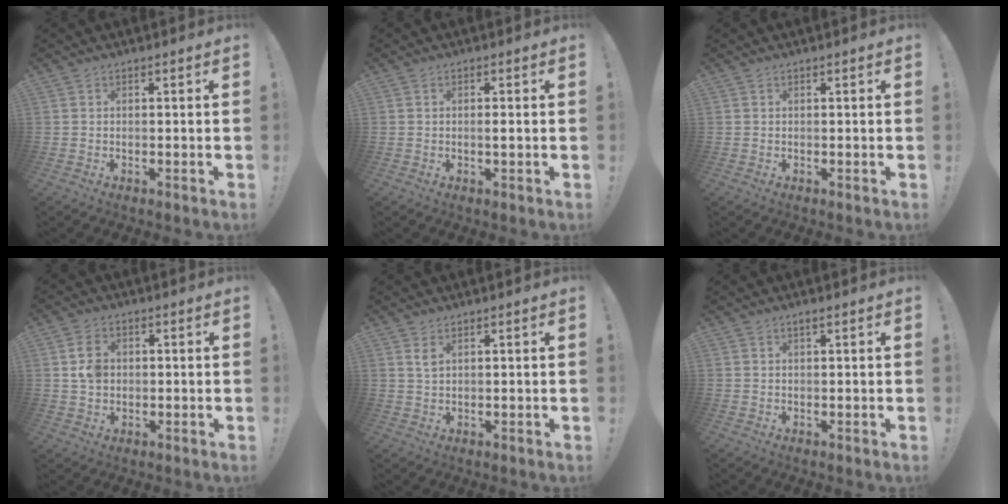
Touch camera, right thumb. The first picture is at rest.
{"total": 1.1, "force": [-0.2, 0.0, 1.1], "torque": [-0.011, -0.005, -0.006]}
{"total": 0.0}
{"total": 5.9, "force": [0.6, 4.7, 3.5], "torque": [-0.053, 0.003, 0.011]}
{"total": 2.0, "force": [1.2, 0.6, 1.5], "torque": [-0.025, -0.002, 0.020]}
{"total": 1.5, "force": [1.0, 0.2, 1.0], "torque": [-0.014, -0.002, 0.017]}